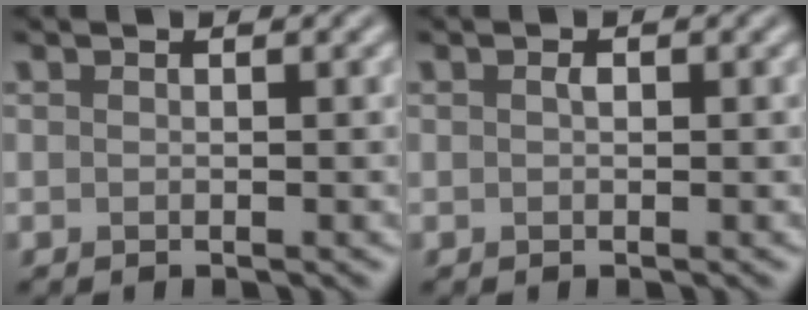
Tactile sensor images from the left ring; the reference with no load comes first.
{"total": 0.5, "force": [0.1, 0.3, 0.4], "torque": [-0.010, 0.000, 0.000]}